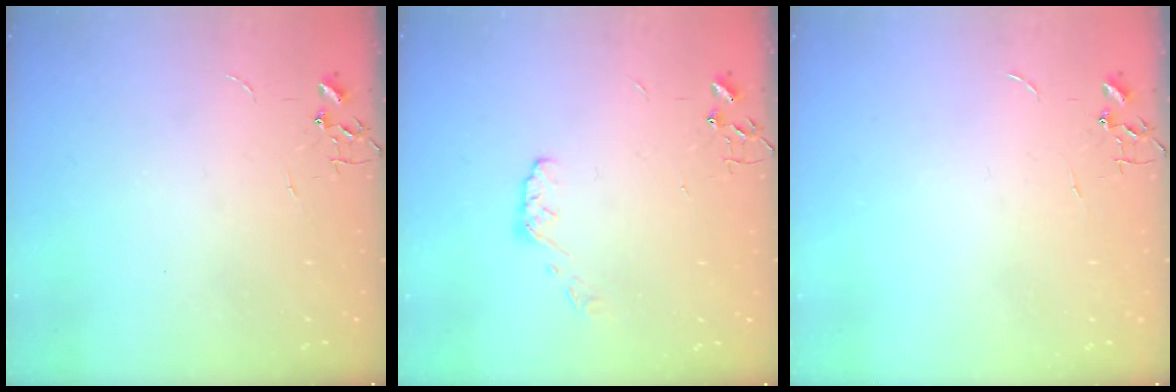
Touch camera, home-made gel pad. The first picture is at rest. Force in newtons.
{"total": 5.5, "press": 5.4, "slide": 0.9}
{"total": 0.0}